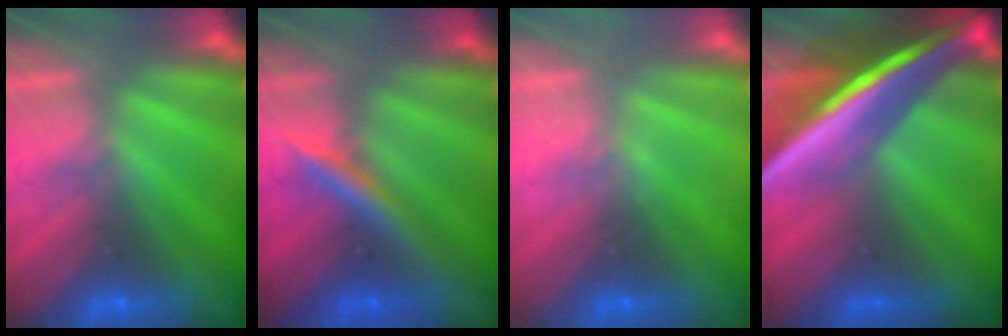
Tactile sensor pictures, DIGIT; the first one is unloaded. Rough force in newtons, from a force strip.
{"total": 2.5}
{"total": 2.1}
{"total": 7.1}